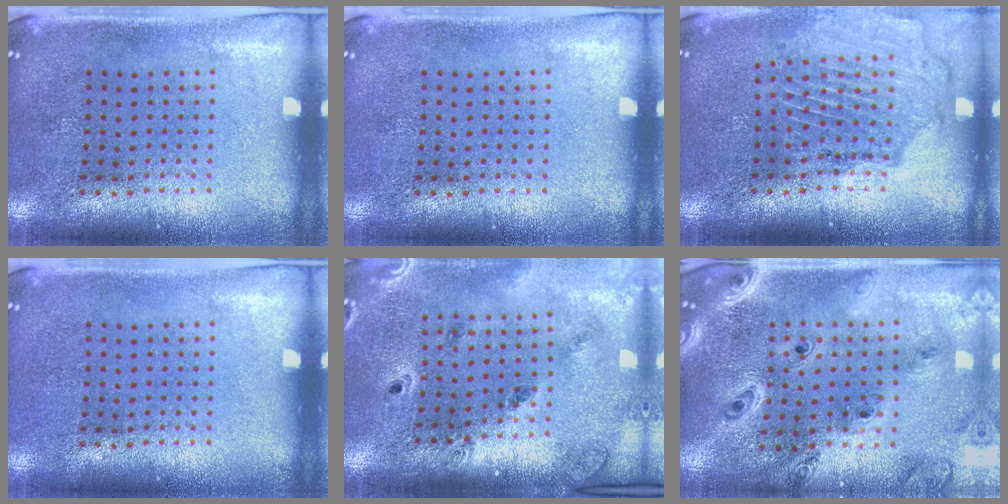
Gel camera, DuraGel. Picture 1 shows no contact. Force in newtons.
{"total": 0.0}
{"total": 1.6, "press": 1.6, "slide": 0.2}
{"total": 0.0}
{"total": 1.4, "press": 1.4, "slide": 0.1}
{"total": 2.2, "press": 2.1, "slide": 0.8}